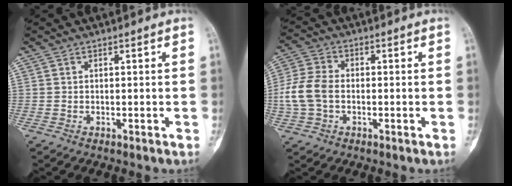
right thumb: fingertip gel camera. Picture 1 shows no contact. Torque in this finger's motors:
{"motor_torque": [-0.06, 0.33, 0.59, -0.11, 0.21]}